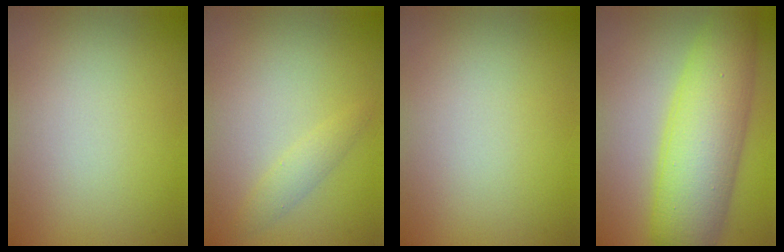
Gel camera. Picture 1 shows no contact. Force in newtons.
{"total": 1.5, "press": 1.5, "slide": 0.1}
{"total": 0.0}
{"total": 9.6, "press": 9.6, "slide": 0.1}